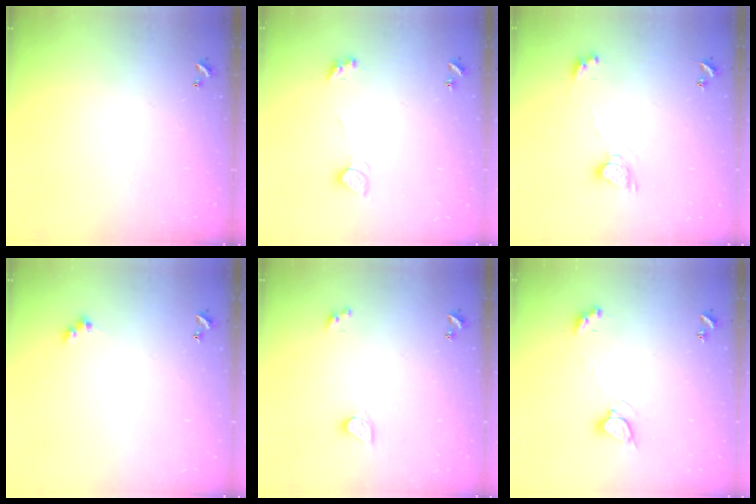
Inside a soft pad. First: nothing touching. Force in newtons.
{"total": 2.4, "press": 2.3, "slide": 0.6}
{"total": 5.9, "press": 5.9, "slide": 0.5}
{"total": 3.0, "press": 2.9, "slide": 0.5}
{"total": 2.6, "press": 2.6, "slide": 0.3}
{"total": 5.5, "press": 5.5, "slide": 0.7}